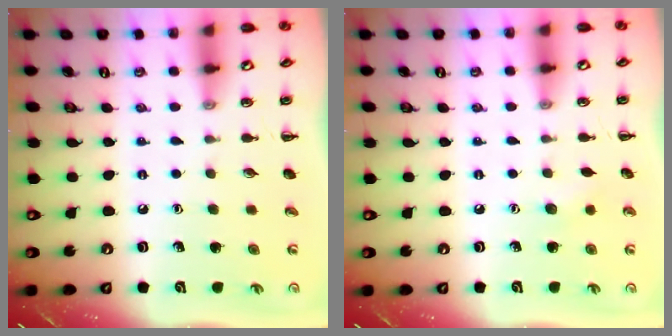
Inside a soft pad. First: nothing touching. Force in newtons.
{"total": 5.0, "press": 4.9, "slide": 1.0}